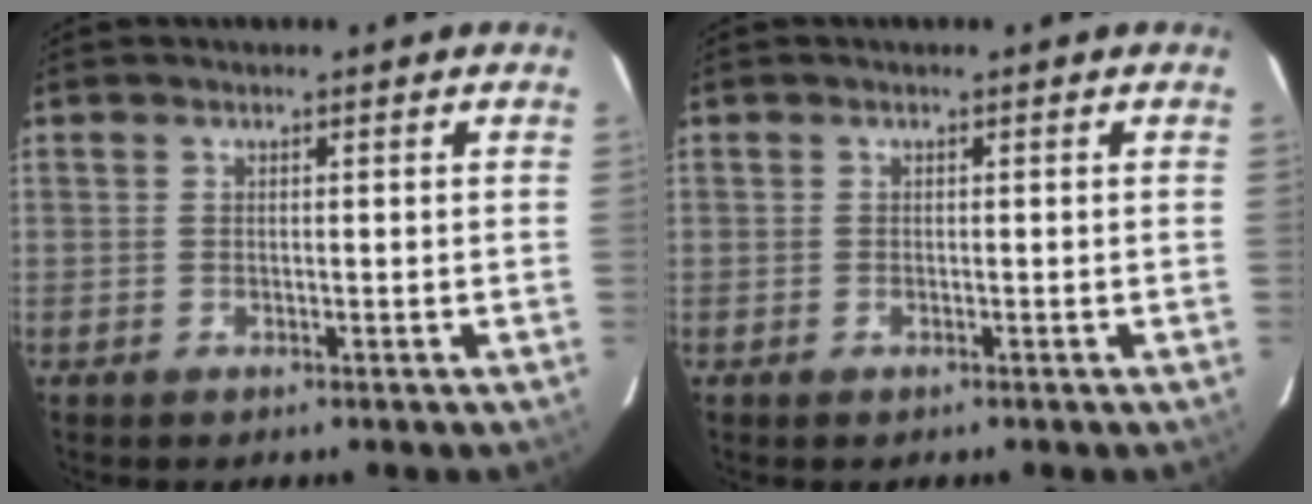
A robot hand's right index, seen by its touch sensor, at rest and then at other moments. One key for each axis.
{"total": 0.6, "fx": -0.3, "fy": 0.4, "fz": 0.2, "tx": -0.004, "ty": -0.001, "tz": -0.006}